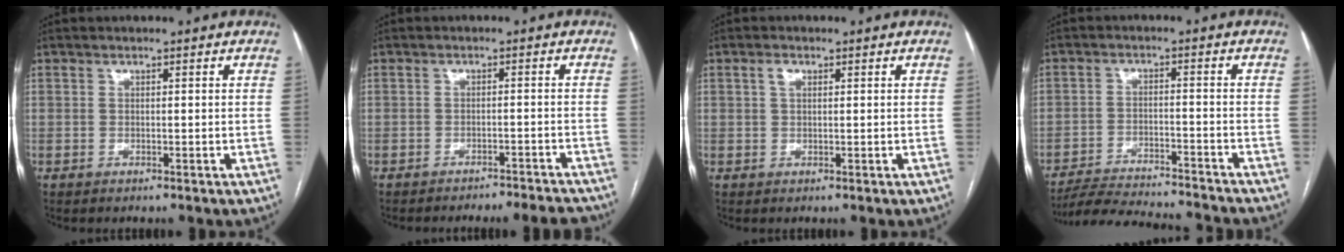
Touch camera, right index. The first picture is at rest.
{"total": 8.7, "force": [-8.6, 0.5, 1.6], "torque": [-0.010, 0.004, -0.099]}
{"total": 1.5, "force": [0.6, 0.8, 1.1], "torque": [-0.021, 0.006, 0.011]}
{"total": 16.0, "force": [-15.2, 0.9, 5.0], "torque": [-0.089, -0.013, -0.222]}